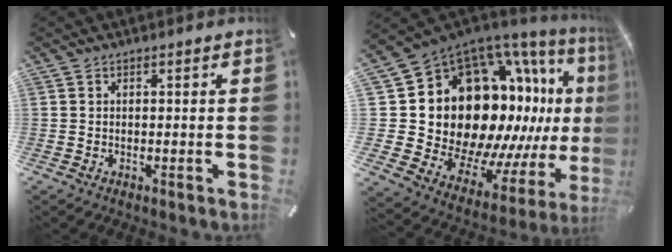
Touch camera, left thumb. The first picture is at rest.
{"total": 23.1, "force": [5.5, 16.6, 15.2], "torque": [-0.245, -0.121, 0.148]}